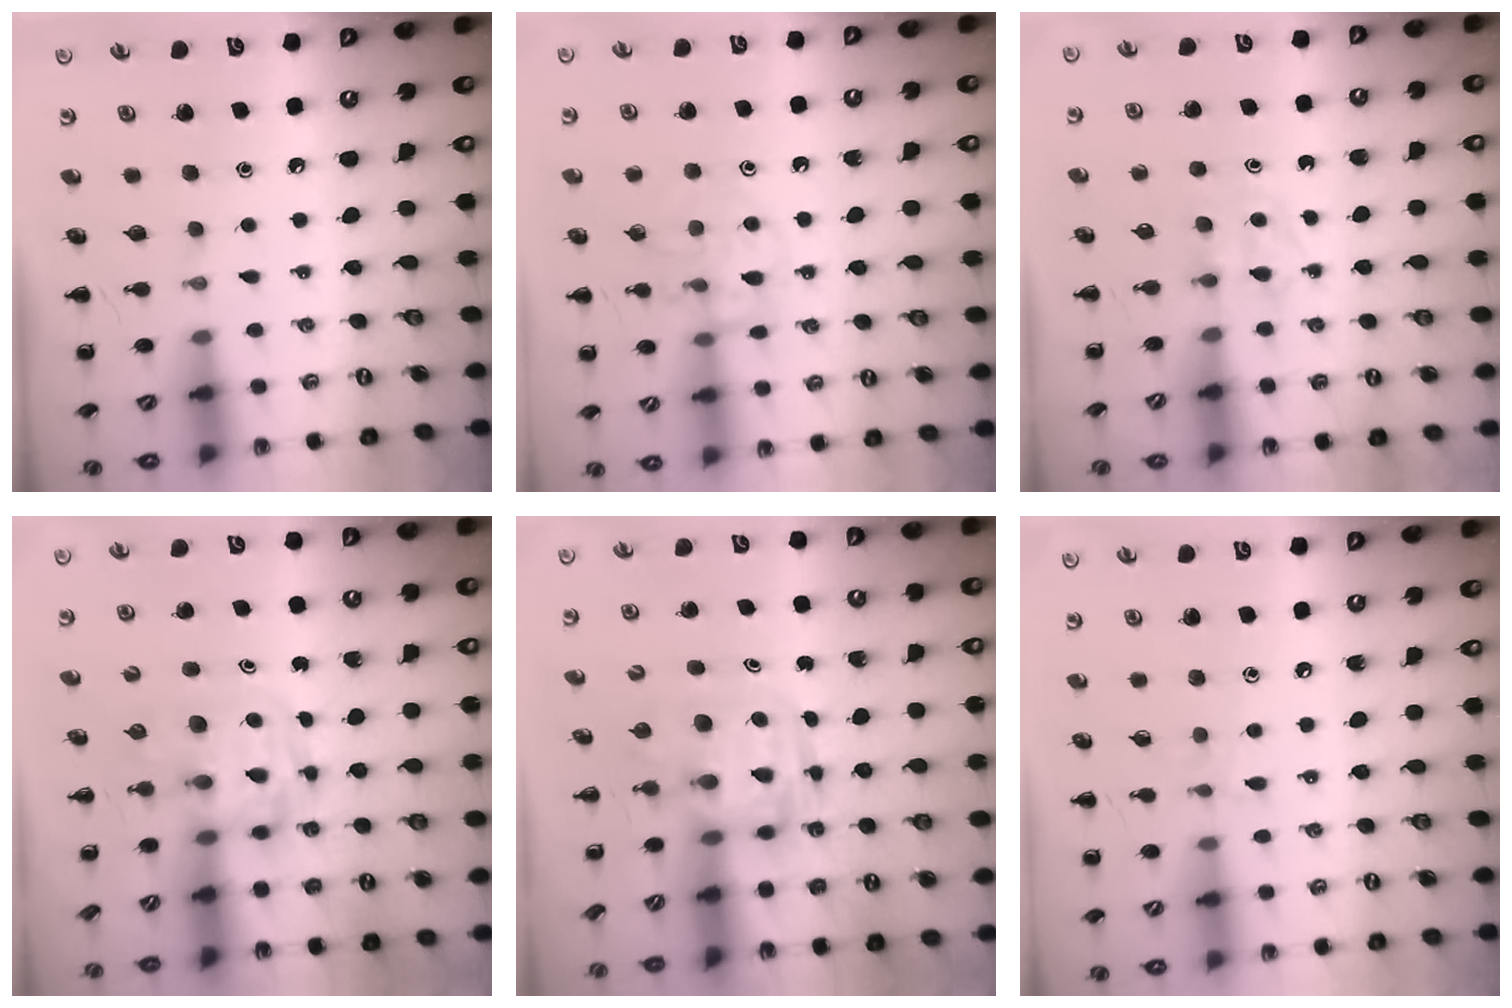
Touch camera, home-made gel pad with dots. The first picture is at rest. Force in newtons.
{"total": 12.2, "press": 12.1, "slide": 0.9}
{"total": 2.8, "press": 2.6, "slide": 1.0}
{"total": 3.6, "press": 3.5, "slide": 0.6}
{"total": 3.4, "press": 3.3, "slide": 0.7}
{"total": 5.3, "press": 5.0, "slide": 1.8}